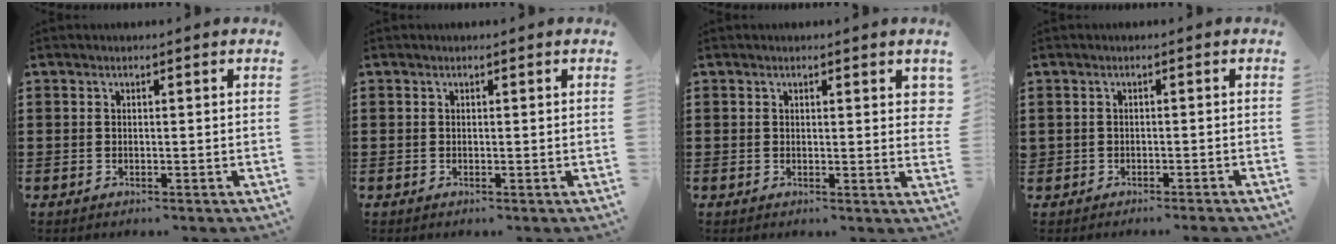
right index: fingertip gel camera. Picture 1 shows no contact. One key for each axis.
{"total": 0.0}
{"total": 1.2, "fx": 0.7, "fy": 0.4, "fz": 0.9, "tx": -0.012, "ty": 0.000, "tz": 0.010}
{"total": 1.0, "fx": -1.0, "fy": 0.1, "fz": 0.0, "tx": -0.003, "ty": 0.001, "tz": -0.021}